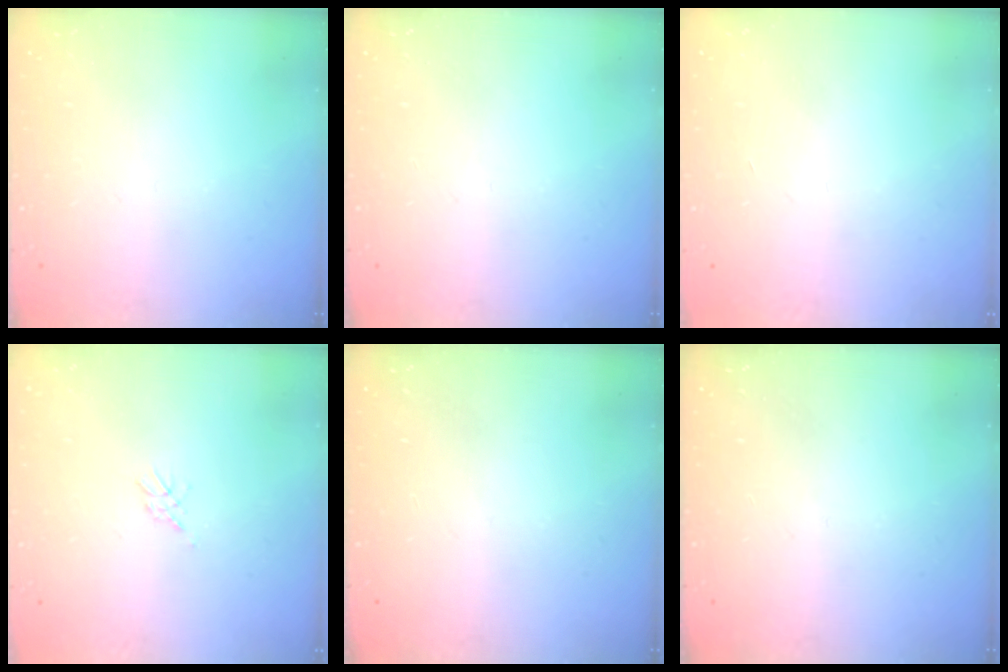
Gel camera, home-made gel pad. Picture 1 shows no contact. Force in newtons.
{"total": 0.0}
{"total": 0.9, "press": 0.8, "slide": 0.2}
{"total": 2.1, "press": 2.1, "slide": 0.5}
{"total": 0.0}
{"total": 0.0}